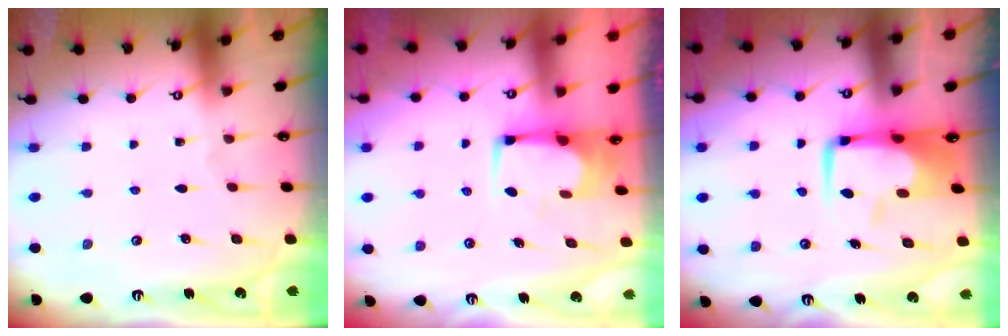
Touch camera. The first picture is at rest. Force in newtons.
{"total": 6.1, "press": 6.0, "slide": 0.6}
{"total": 8.3, "press": 8.1, "slide": 1.6}